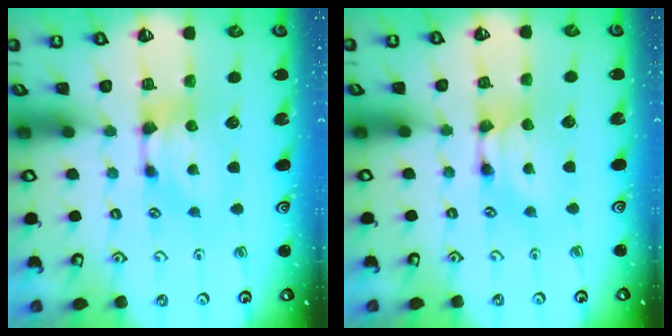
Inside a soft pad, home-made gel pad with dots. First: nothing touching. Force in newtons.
{"total": 1.8, "press": 1.8, "slide": 0.1}